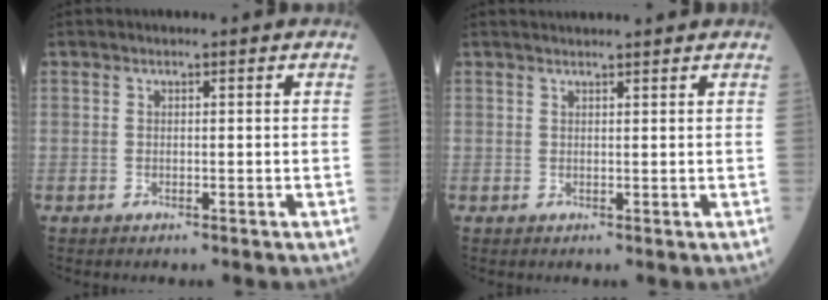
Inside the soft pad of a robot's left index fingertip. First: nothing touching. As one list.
[{"total": 3.7, "force": [3.6, 0.0, 1.0], "torque": [-0.012, 0.028, 0.052]}]